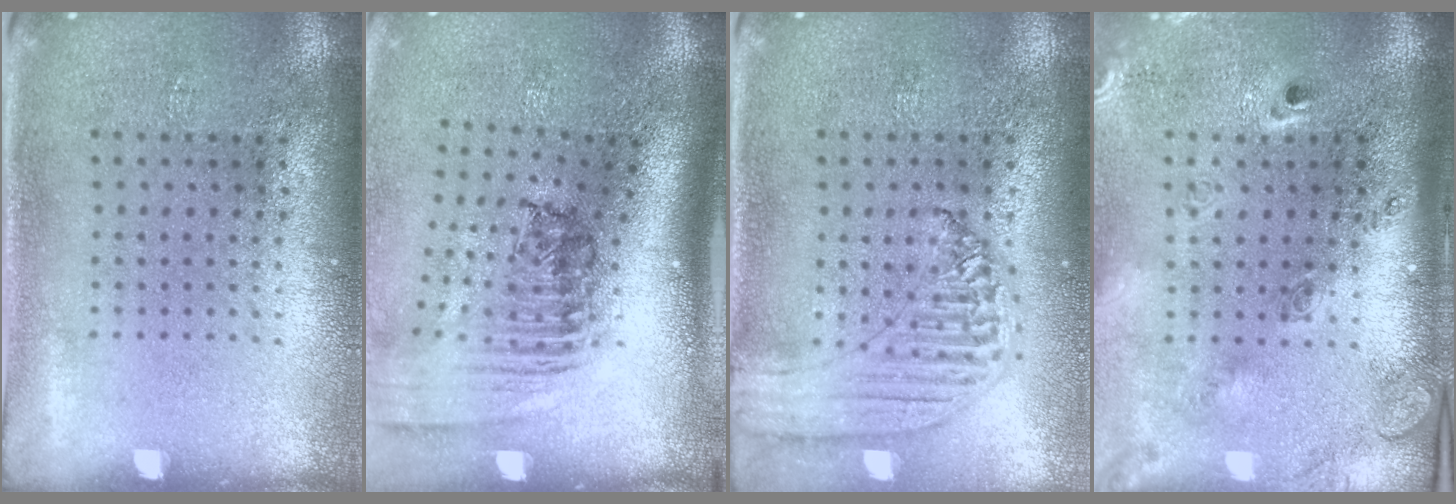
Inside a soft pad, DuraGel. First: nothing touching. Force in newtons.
{"total": 2.4, "press": 1.6, "slide": 1.7}
{"total": 1.3, "press": 1.3, "slide": 0.1}
{"total": 2.9, "press": 2.0, "slide": 2.1}